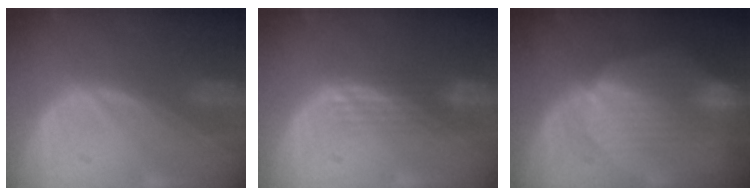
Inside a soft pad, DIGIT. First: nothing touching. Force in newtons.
{"total": 3.0, "press": 2.5, "slide": 1.7}
{"total": 8.3, "press": 8.1, "slide": 1.7}